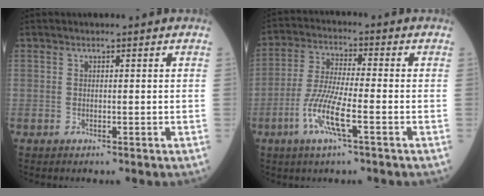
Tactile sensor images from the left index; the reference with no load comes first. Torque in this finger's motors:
{"motor_torque": [0.66, 0.61, 0.28, 0.12]}